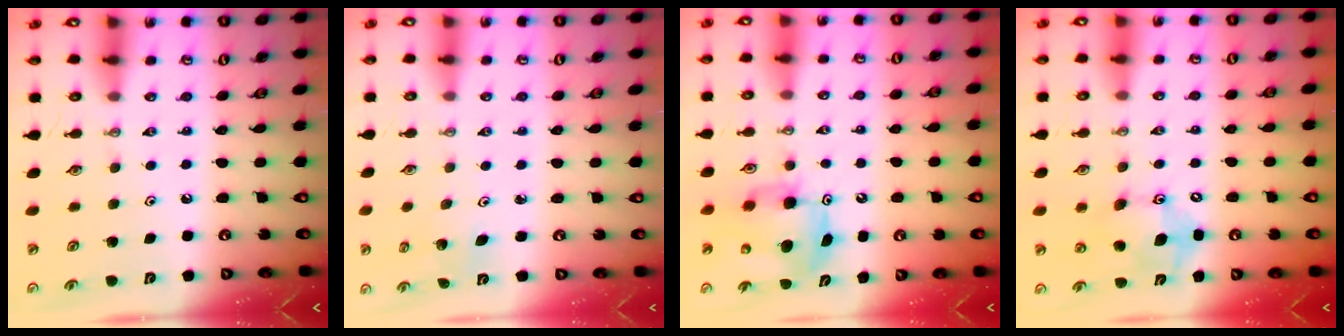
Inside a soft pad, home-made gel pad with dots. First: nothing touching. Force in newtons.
{"total": 2.6, "press": 2.6, "slide": 0.2}
{"total": 7.8, "press": 7.7, "slide": 0.4}
{"total": 11.8, "press": 11.6, "slide": 1.9}